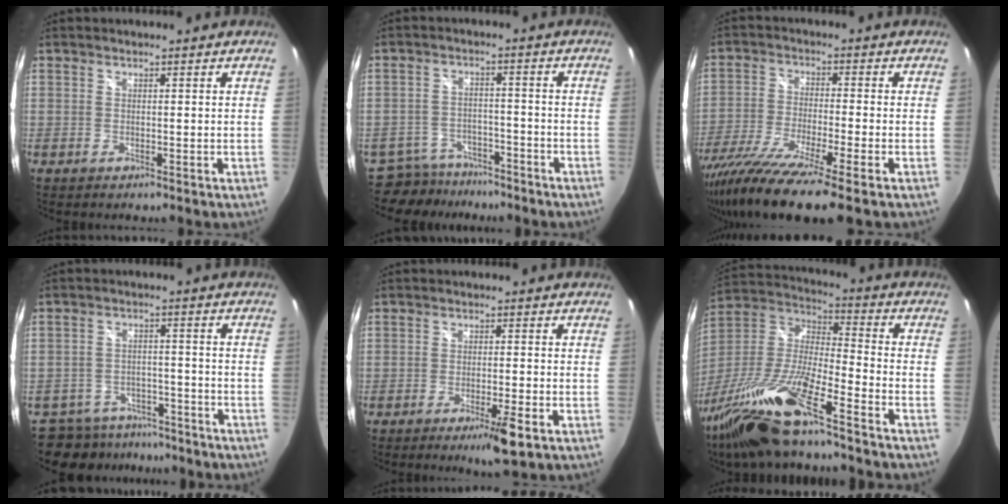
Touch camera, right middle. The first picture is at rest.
{"total": 9.4, "force": [-8.1, 4.5, 1.7], "torque": [-0.055, 0.006, -0.119]}
{"total": 16.2, "force": [-12.0, 0.4, 10.9], "torque": [-0.222, -0.060, -0.212]}
{"total": 11.5, "force": [-9.7, 5.4, 3.0], "torque": [-0.079, 0.004, -0.137]}
{"total": 5.4, "force": [-3.0, 0.1, 4.5], "torque": [-0.081, -0.007, -0.045]}
{"total": 20.3, "force": [-14.2, 3.0, 14.2], "torque": [-0.281, -0.034, -0.274]}